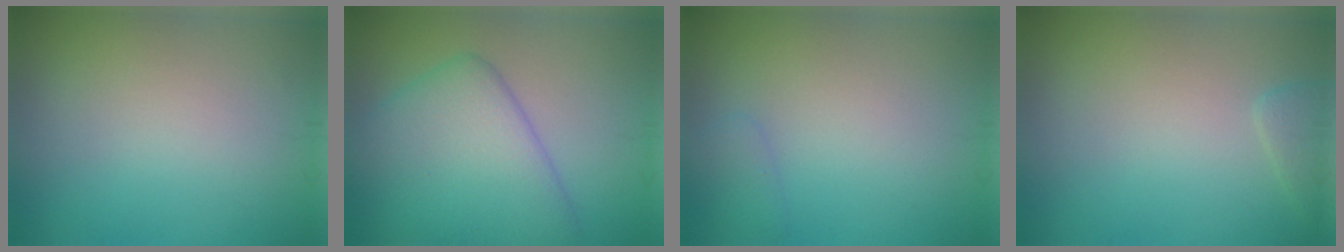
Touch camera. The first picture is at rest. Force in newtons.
{"total": 8.8, "press": 8.8, "slide": 0.4}
{"total": 1.0, "press": 1.0, "slide": 0.1}
{"total": 1.3, "press": 1.3, "slide": 0.1}